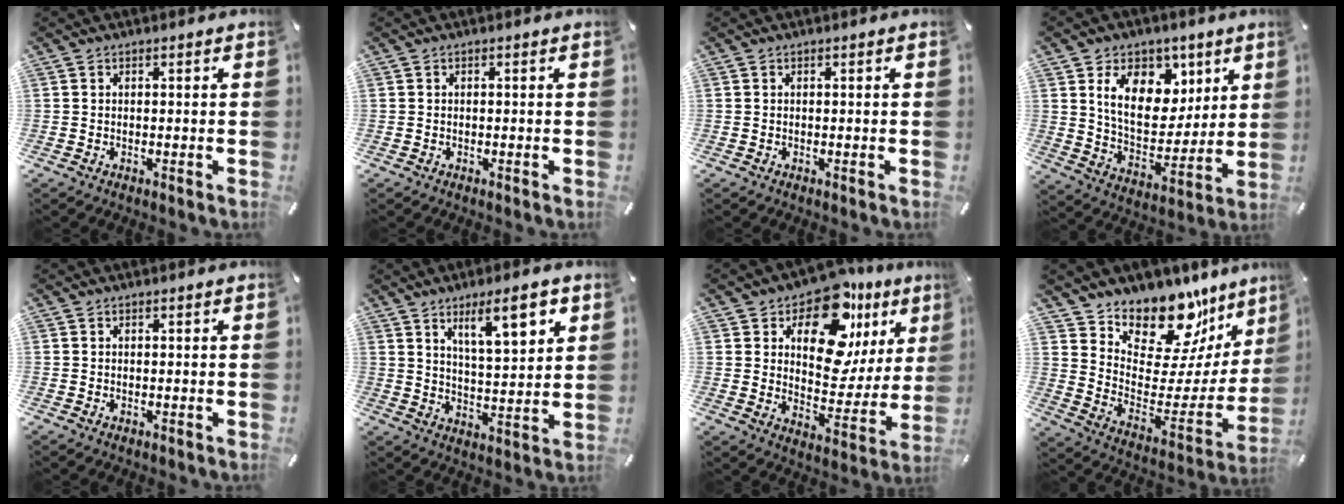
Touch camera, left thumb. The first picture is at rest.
{"total": 0.0}
{"total": 0.0}
{"total": 15.1, "force": [7.2, 10.7, 7.9], "torque": [-0.130, -0.030, 0.134]}
{"total": 0.0}
{"total": 12.0, "force": [7.2, 4.1, 8.7], "torque": [-0.122, -0.035, 0.118]}
{"total": 17.5, "force": [10.1, 10.3, 10.0], "torque": [-0.145, -0.072, 0.176]}
{"total": 16.6, "force": [14.2, 7.6, 4.0], "torque": [-0.062, -0.140, 0.246]}